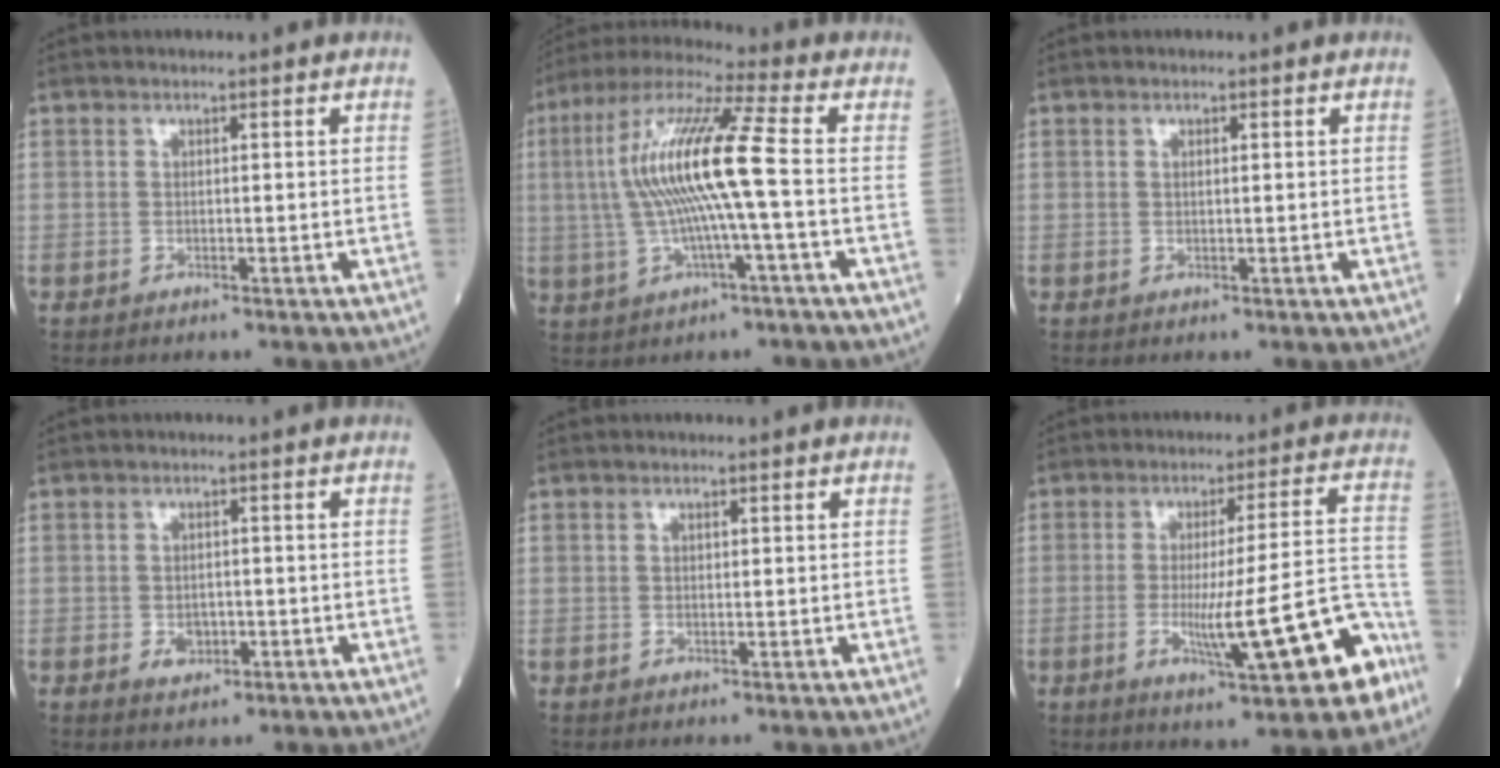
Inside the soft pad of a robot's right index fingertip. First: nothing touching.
{"total": 14.1, "force": [0.0, 0.2, 14.1], "torque": [-0.282, 0.019, -0.008]}
{"total": 0.6, "force": [0.2, 0.2, 0.5], "torque": [-0.012, 0.000, 0.003]}
{"total": 2.8, "force": [-0.9, 1.9, 1.8], "torque": [-0.026, 0.002, -0.006]}
{"total": 0.6, "force": [0.2, 0.4, 0.4], "torque": [-0.009, 0.000, 0.004]}
{"total": 14.6, "force": [-5.9, 1.2, 13.3], "torque": [-0.182, 0.008, -0.075]}